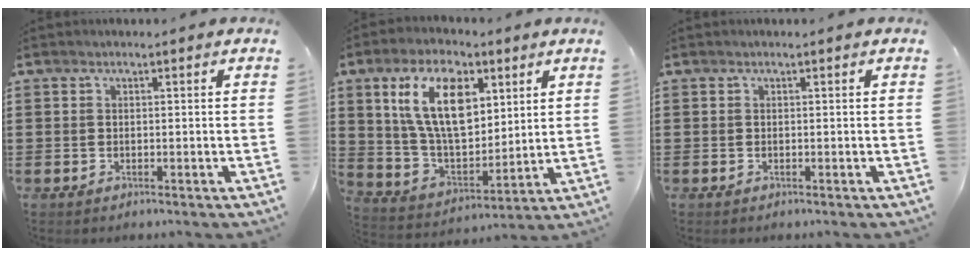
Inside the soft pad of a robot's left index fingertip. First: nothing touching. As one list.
[{"total": 13.8, "force": [6.4, 7.1, 10.0], "torque": [-0.223, 0.000, 0.116]}, {"total": 0.0}]